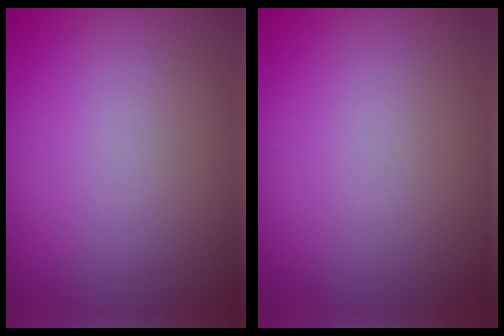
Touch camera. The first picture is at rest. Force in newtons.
{"total": 0.0}